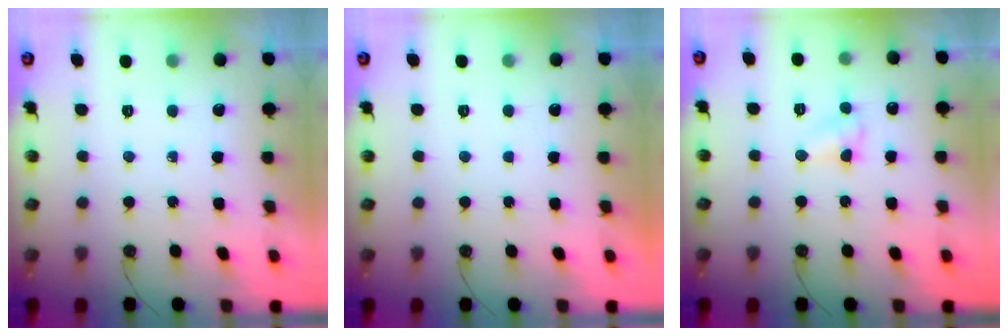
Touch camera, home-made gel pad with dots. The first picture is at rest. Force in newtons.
{"total": 0.0}
{"total": 5.5, "press": 5.4, "slide": 0.6}